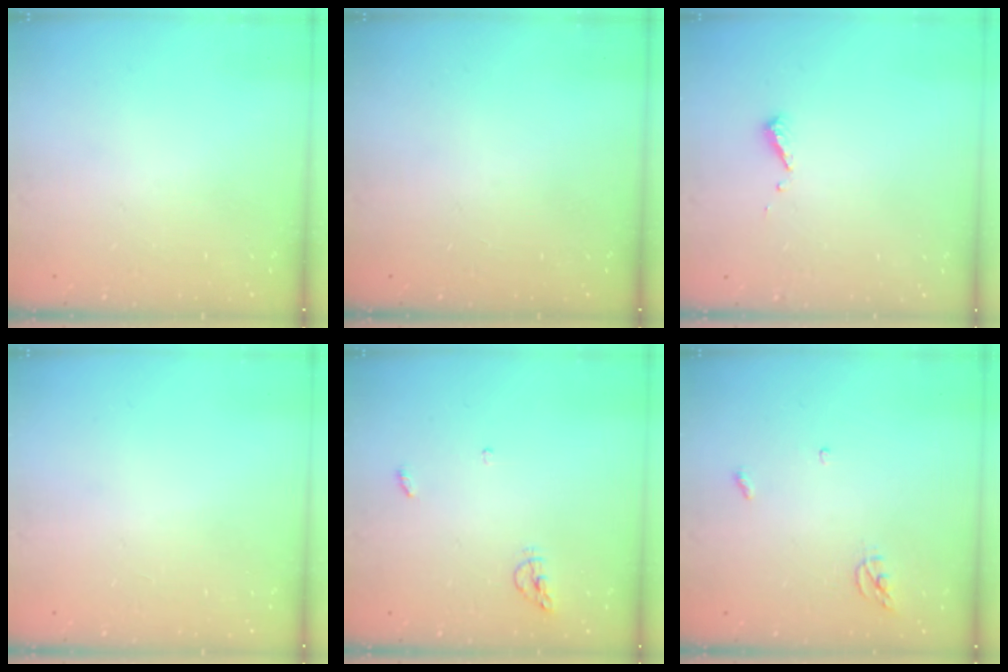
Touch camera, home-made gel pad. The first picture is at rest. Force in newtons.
{"total": 0.0}
{"total": 4.2, "press": 4.2, "slide": 0.3}
{"total": 1.0, "press": 0.8, "slide": 0.6}
{"total": 5.2, "press": 5.2, "slide": 0.7}
{"total": 3.6, "press": 3.6, "slide": 0.3}